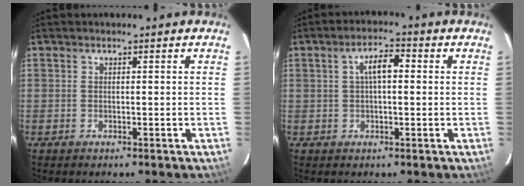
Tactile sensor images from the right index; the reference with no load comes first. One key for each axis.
{"total": 4.8, "fx": 0.8, "fy": 1.8, "fz": 4.3, "tx": -0.077, "ty": 0.015, "tz": 0.015}